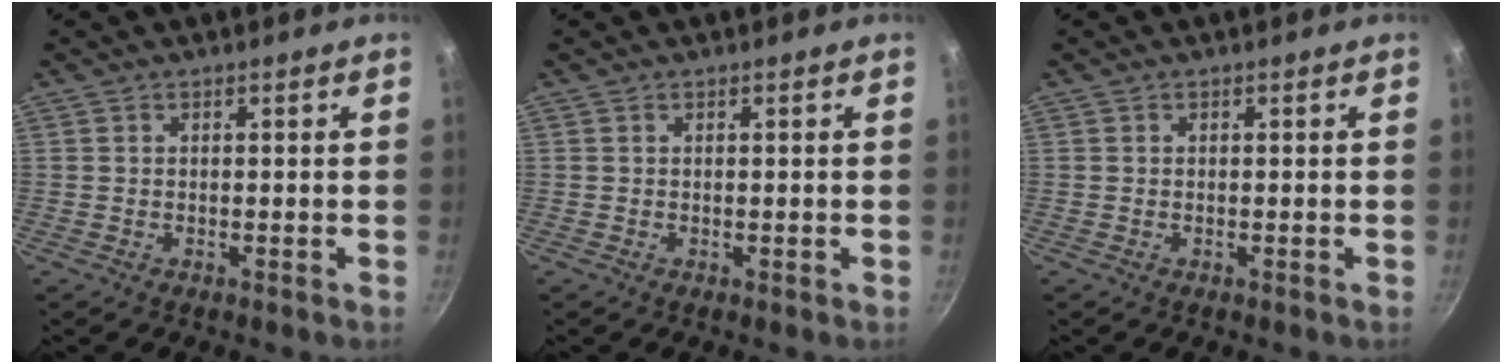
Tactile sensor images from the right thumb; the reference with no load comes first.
{"total": 0.0}
{"total": 0.0}